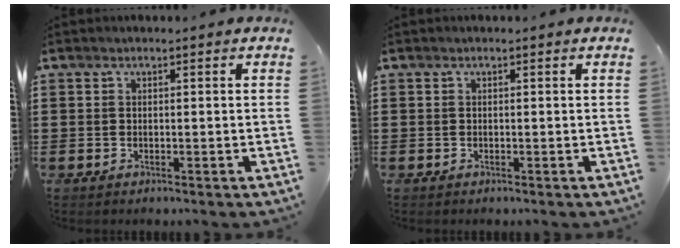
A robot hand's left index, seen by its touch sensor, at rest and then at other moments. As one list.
[{"total": 0.0}]